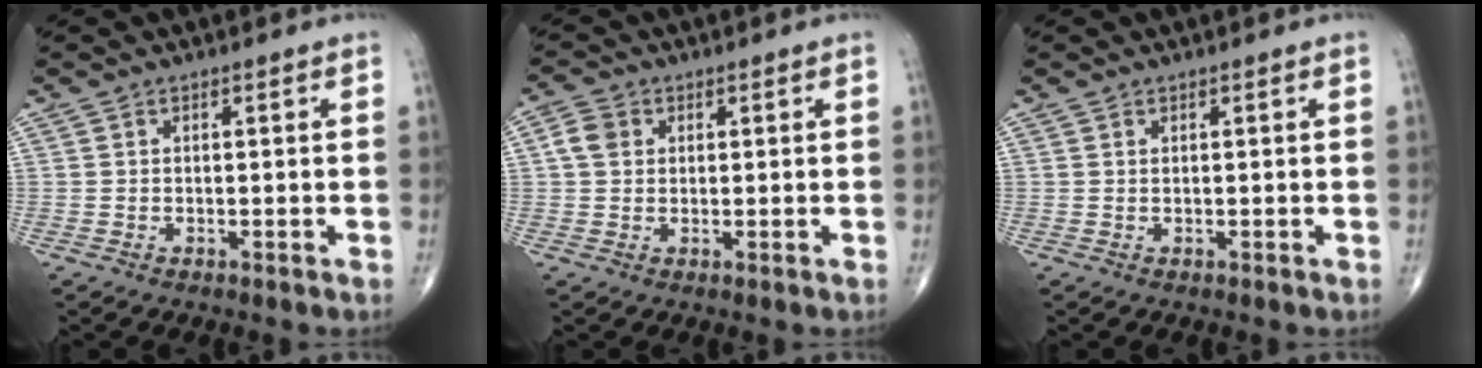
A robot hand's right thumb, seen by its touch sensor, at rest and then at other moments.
{"total": 3.6, "force": [0.7, 3.0, 1.9], "torque": [-0.032, 0.008, 0.008]}
{"total": 0.0}